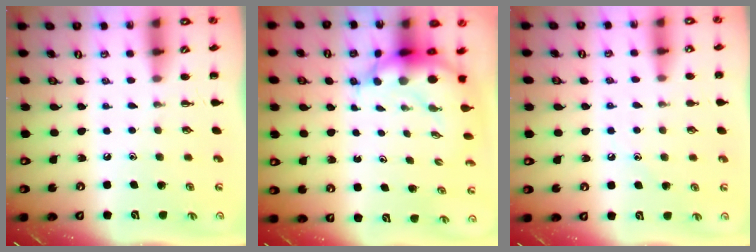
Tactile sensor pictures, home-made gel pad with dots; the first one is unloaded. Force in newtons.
{"total": 7.4, "press": 7.2, "slide": 1.9}
{"total": 7.6, "press": 7.3, "slide": 2.3}